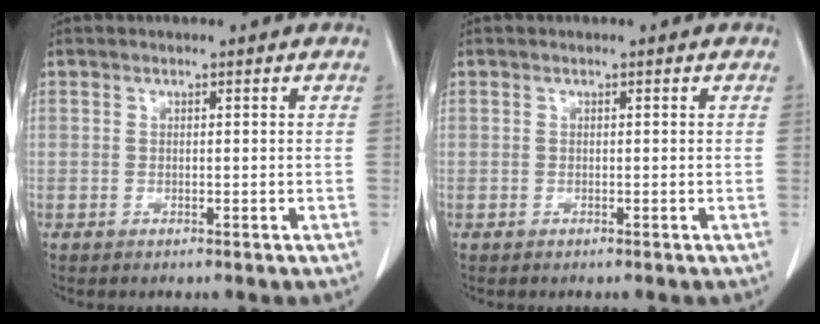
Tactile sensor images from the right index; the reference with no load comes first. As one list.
[{"total": 0.0}]